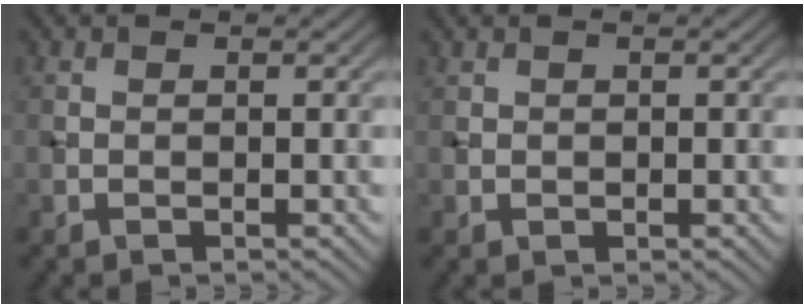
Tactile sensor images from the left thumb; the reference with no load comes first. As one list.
[{"total": 0.6, "force": [0.4, 0.5, 0.2], "torque": [-0.006, 0.001, 0.011]}]